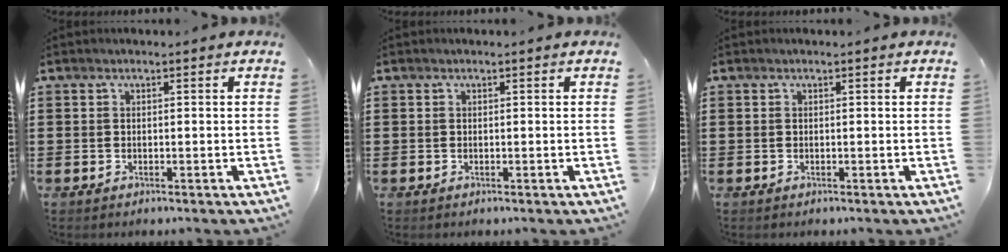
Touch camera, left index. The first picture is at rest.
{"total": 0.0}
{"total": 0.0}